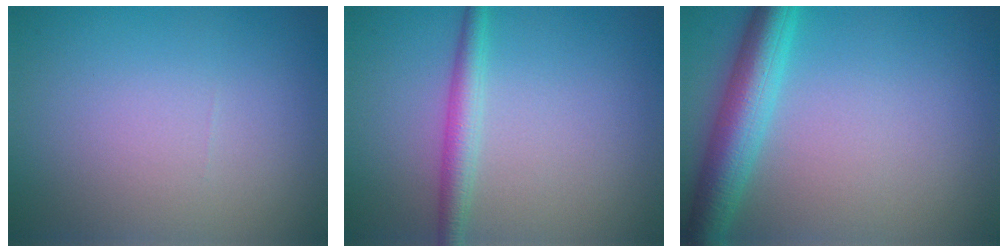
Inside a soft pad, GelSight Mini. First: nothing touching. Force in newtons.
{"total": 2.4, "press": 2.4, "slide": 0.1}
{"total": 5.5, "press": 5.5, "slide": 0.2}